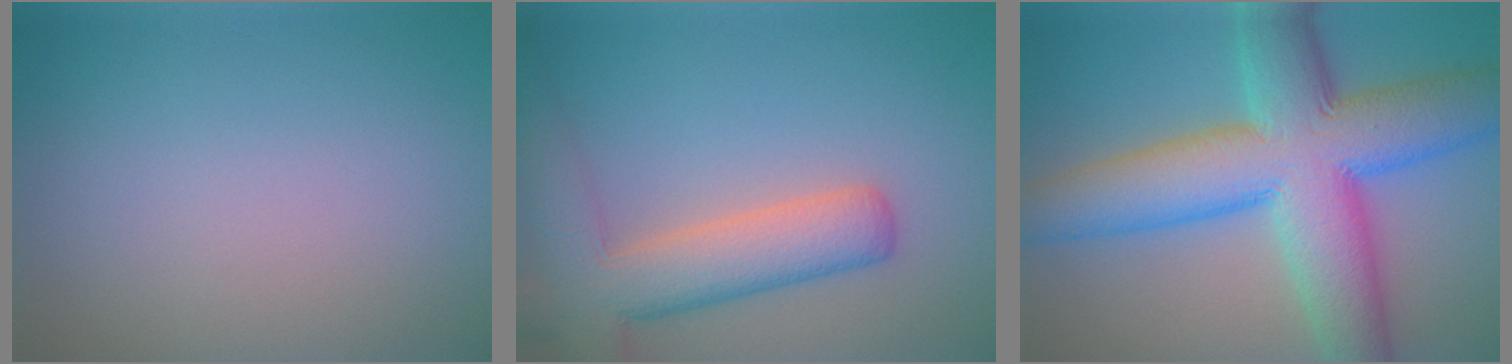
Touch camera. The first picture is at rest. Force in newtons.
{"total": 7.5, "press": 7.4, "slide": 0.5}
{"total": 12.8, "press": 12.8, "slide": 0.3}